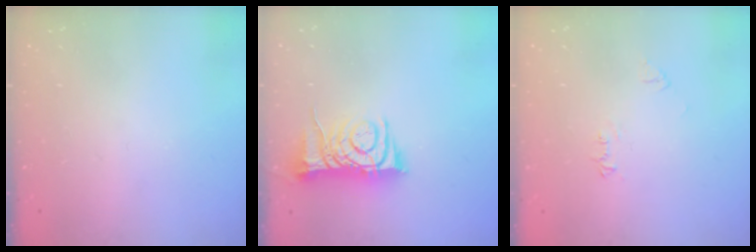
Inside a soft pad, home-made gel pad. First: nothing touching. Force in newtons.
{"total": 8.2, "press": 8.2, "slide": 0.7}
{"total": 5.3, "press": 5.3, "slide": 0.6}